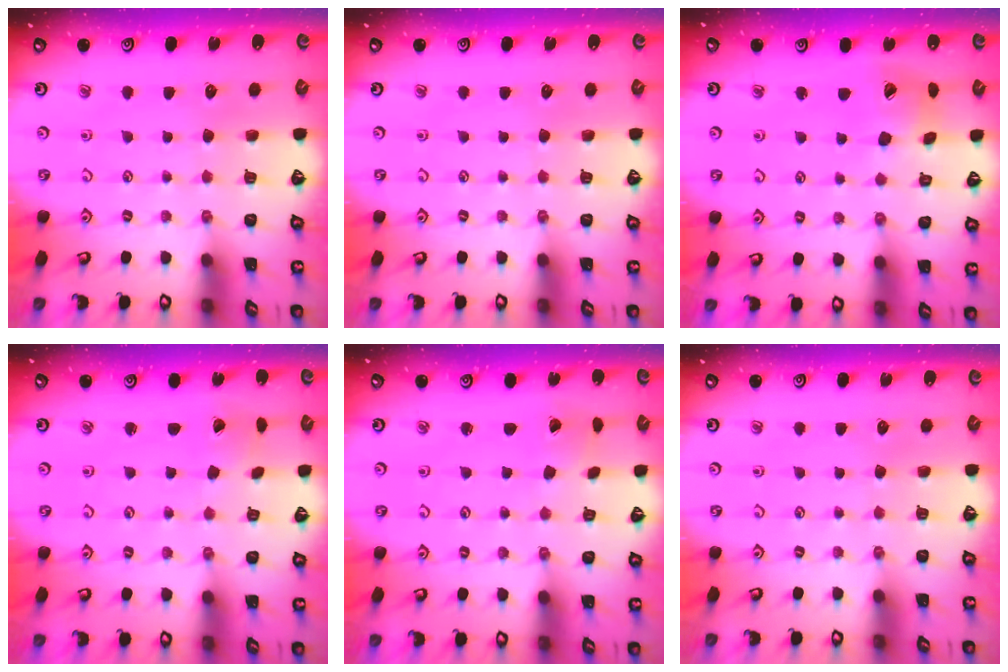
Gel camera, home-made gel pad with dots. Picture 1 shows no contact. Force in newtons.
{"total": 0.0}
{"total": 12.0, "press": 11.9, "slide": 1.3}
{"total": 0.9, "press": 0.9, "slide": 0.1}
{"total": 1.8, "press": 1.8, "slide": 0.4}
{"total": 0.0}